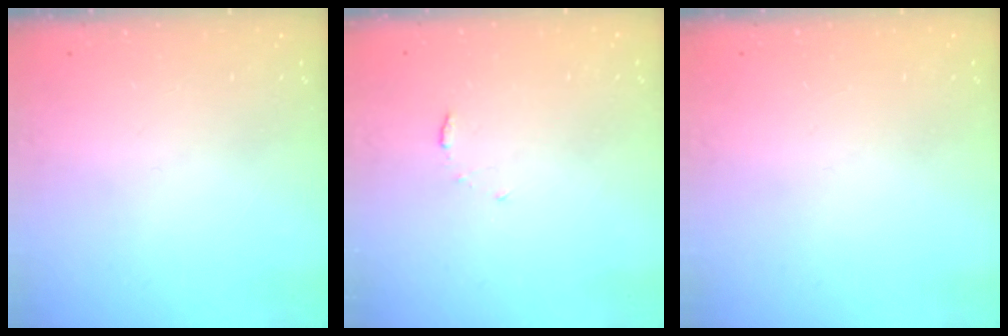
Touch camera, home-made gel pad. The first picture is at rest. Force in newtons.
{"total": 3.5, "press": 3.5, "slide": 0.3}
{"total": 0.0}